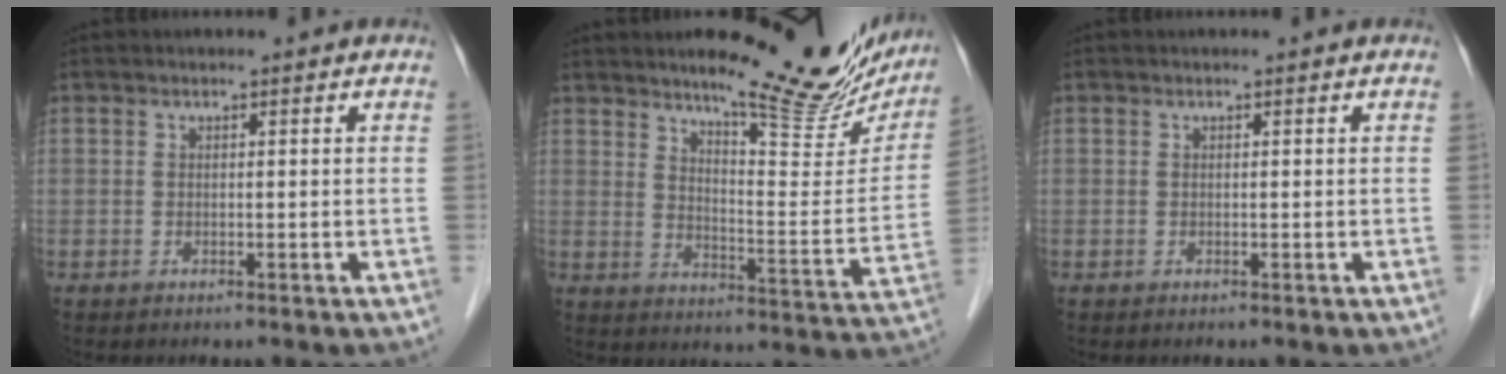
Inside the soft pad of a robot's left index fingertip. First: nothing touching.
{"total": 18.0, "force": [14.8, 3.7, 9.4], "torque": [-0.115, -0.039, 0.189]}
{"total": 0.0}